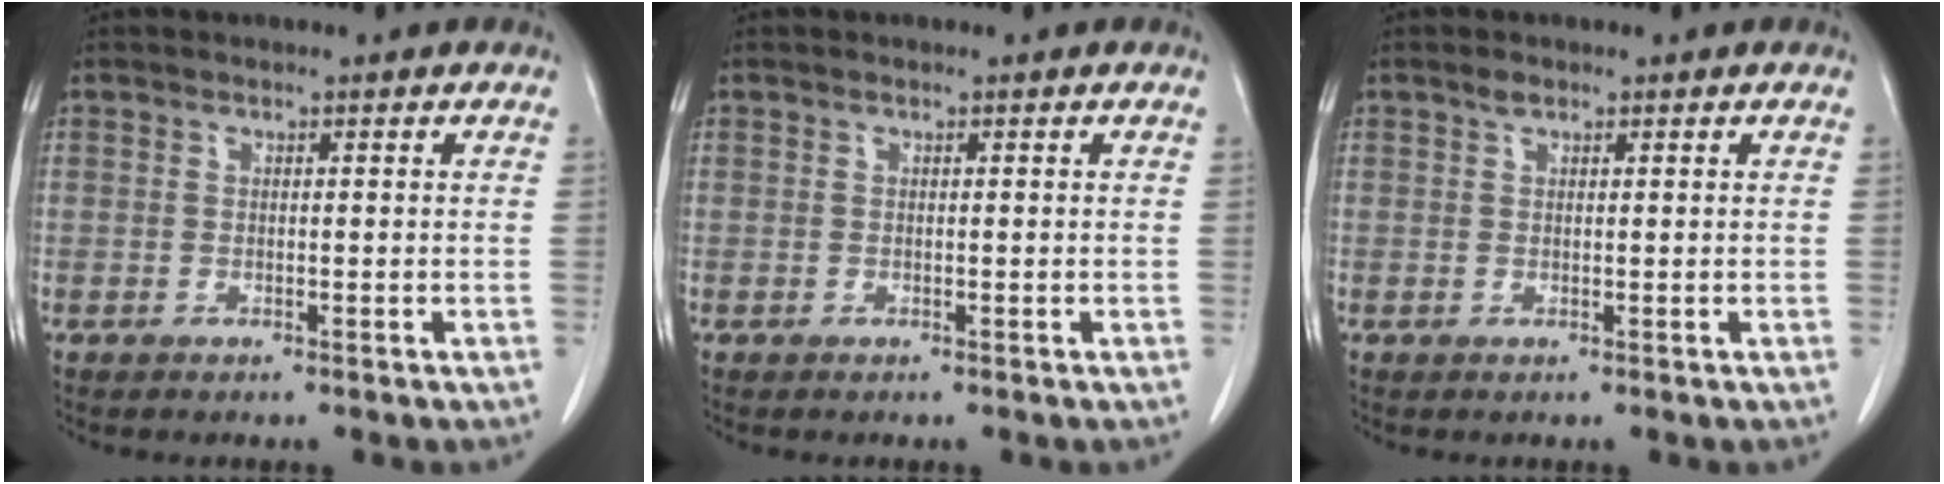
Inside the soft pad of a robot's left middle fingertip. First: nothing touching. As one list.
[{"total": 0.0}, {"total": 0.9, "force": [0.7, 0.4, 0.5], "torque": [-0.012, 0.002, 0.012]}]